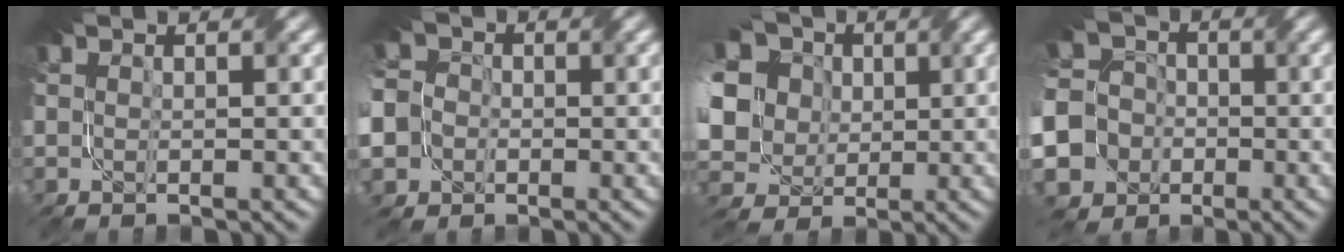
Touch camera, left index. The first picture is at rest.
{"total": 12.3, "force": [-3.2, 10.8, 4.8], "torque": [-0.137, -0.010, -0.091]}
{"total": 16.2, "force": [2.9, 13.5, 8.6], "torque": [-0.233, 0.034, 0.021]}
{"total": 15.0, "force": [-6.9, 12.9, 3.7], "torque": [-0.124, -0.024, -0.149]}